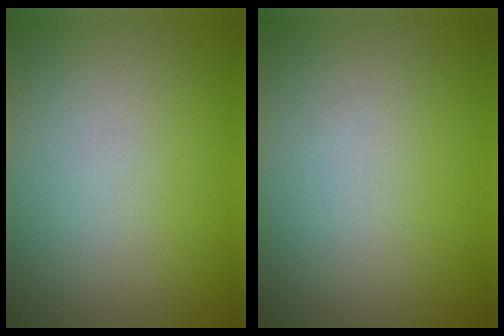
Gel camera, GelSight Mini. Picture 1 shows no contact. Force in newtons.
{"total": 0.0}